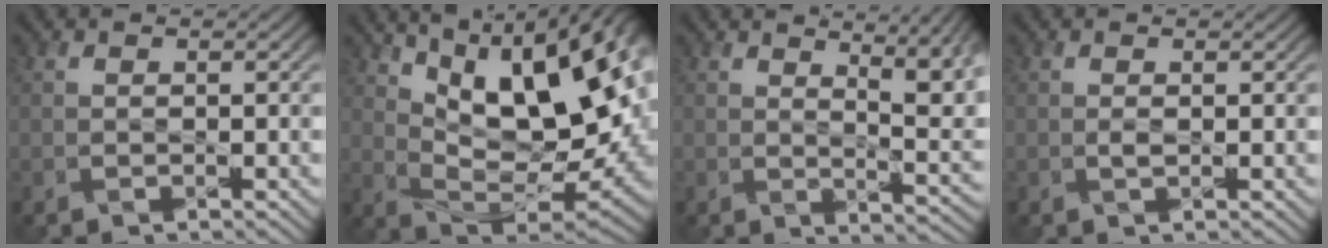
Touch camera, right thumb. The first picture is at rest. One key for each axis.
{"total": 18.2, "fx": 6.6, "fy": 7.4, "fz": 15.2, "tx": -0.250, "ty": 0.020, "tz": 0.110}
{"total": 10.5, "fx": 5.2, "fy": 3.3, "fz": 8.5, "tx": -0.119, "ty": 0.009, "tz": 0.073}
{"total": 0.5, "fx": 0.0, "fy": 0.1, "fz": 0.5, "tx": -0.011, "ty": -0.003, "tz": -0.002}